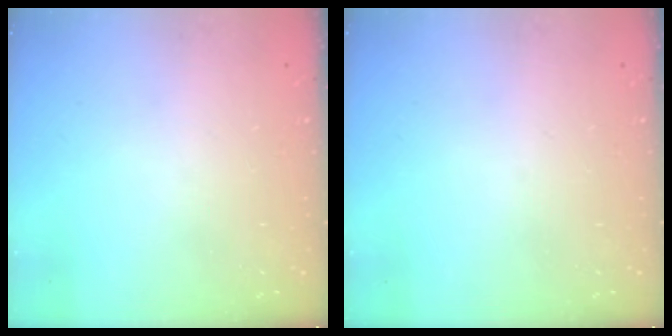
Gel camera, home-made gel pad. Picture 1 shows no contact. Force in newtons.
{"total": 0.0}